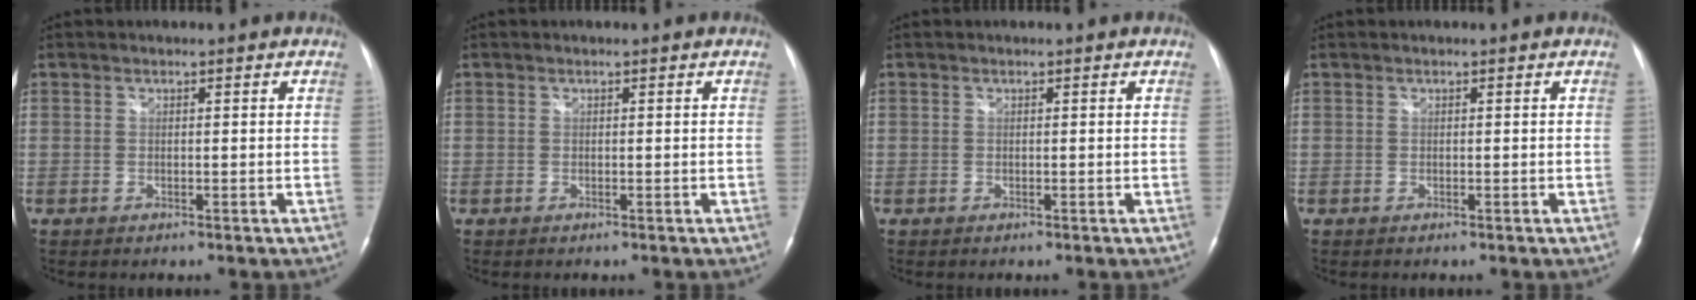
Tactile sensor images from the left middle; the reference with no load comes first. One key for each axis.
{"total": 0.0}
{"total": 0.0}
{"total": 0.0}